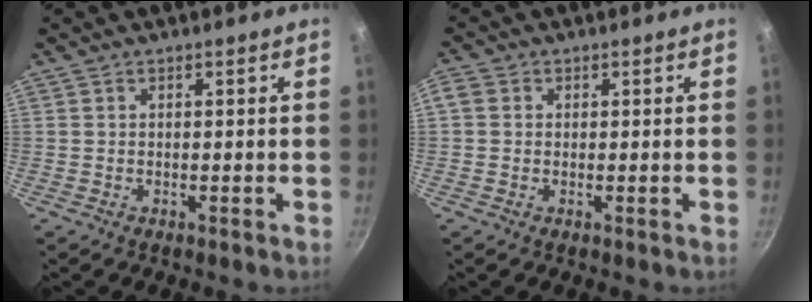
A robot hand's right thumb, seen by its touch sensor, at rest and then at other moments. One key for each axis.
{"total": 2.4, "fx": 0.2, "fy": 2.2, "fz": 1.1, "tx": -0.022, "ty": 0.007, "tz": -0.003}